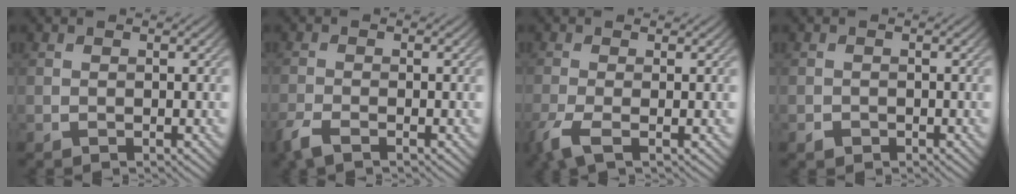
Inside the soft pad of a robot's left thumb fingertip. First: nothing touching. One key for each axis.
{"total": 2.6, "fx": -1.9, "fy": 0.4, "fz": 1.8, "tx": -0.043, "ty": -0.003, "tz": -0.047}
{"total": 3.3, "fx": -1.5, "fy": 0.6, "fz": 2.9, "tx": -0.069, "ty": -0.002, "tz": -0.042}
{"total": 0.8, "fx": -0.5, "fy": 0.6, "fz": 0.2, "tx": -0.003, "ty": 0.000, "tz": -0.012}